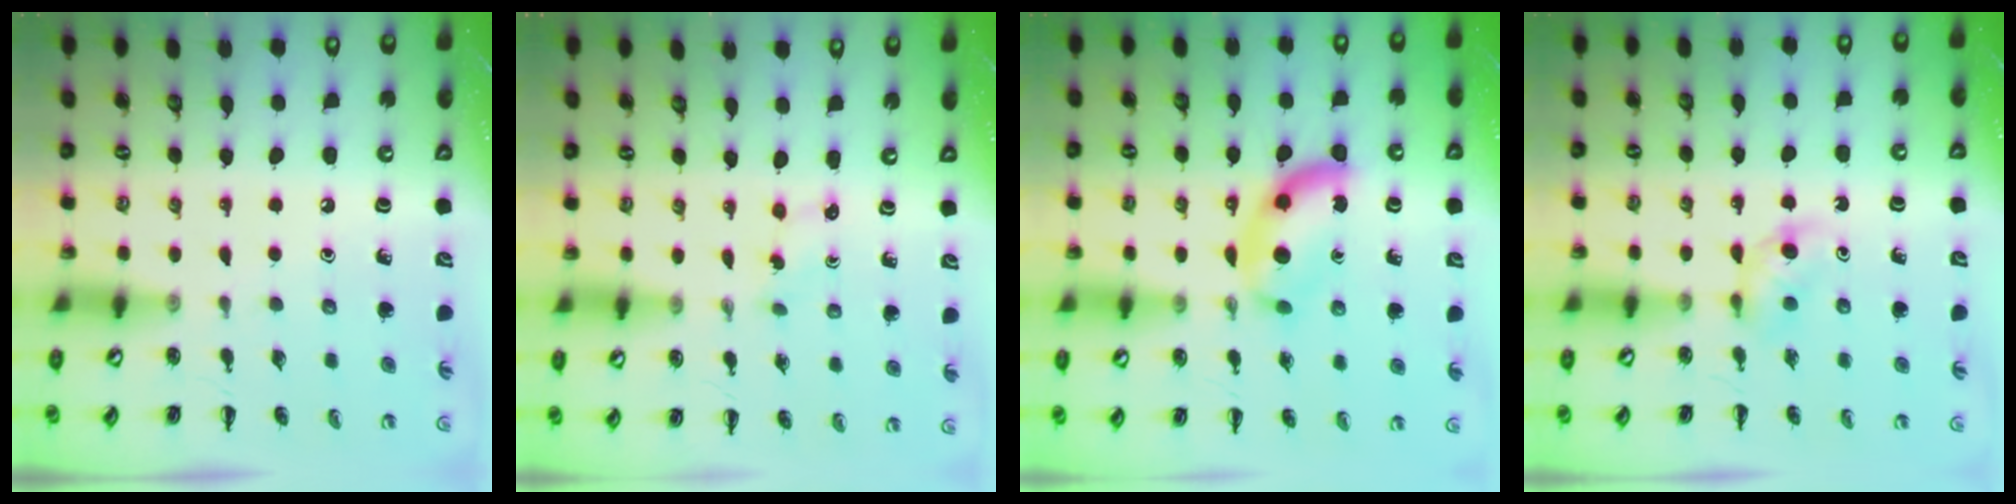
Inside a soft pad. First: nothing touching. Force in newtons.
{"total": 1.7, "press": 1.5, "slide": 0.6}
{"total": 9.5, "press": 9.5, "slide": 0.7}
{"total": 3.4, "press": 3.0, "slide": 1.5}